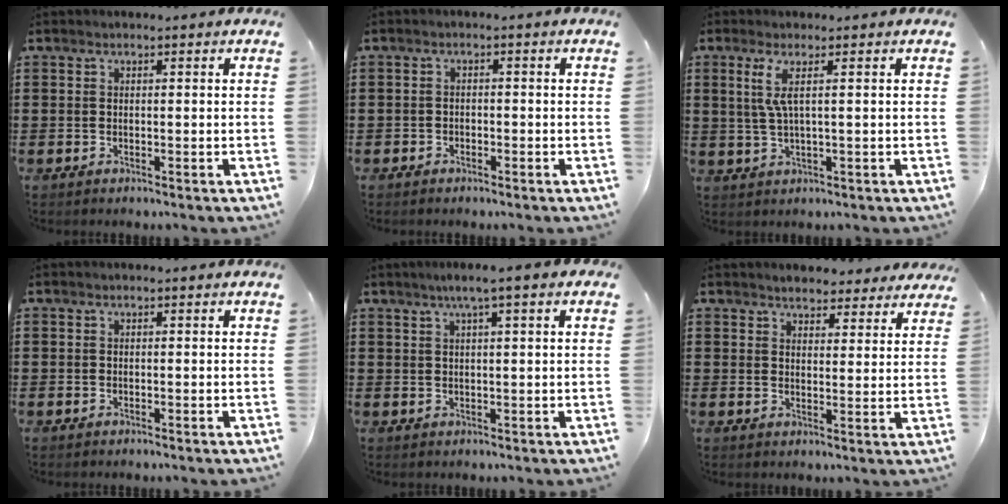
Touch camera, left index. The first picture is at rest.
{"total": 1.2, "force": [-1.1, 0.5, 0.0], "torque": [-0.005, 0.003, -0.025]}
{"total": 3.8, "force": [1.0, -0.2, 3.6], "torque": [-0.081, -0.012, 0.014]}
{"total": 0.0}
{"total": 3.0, "force": [1.5, -0.3, 2.6], "torque": [-0.053, -0.001, 0.025]}
{"total": 3.4, "force": [3.4, 0.7, 0.2], "torque": [-0.017, -0.008, 0.064]}